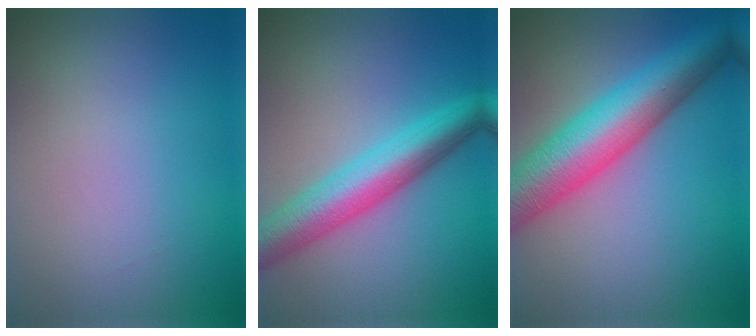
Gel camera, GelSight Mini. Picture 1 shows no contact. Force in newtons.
{"total": 6.5, "press": 6.5, "slide": 0.2}
{"total": 9.6, "press": 9.6, "slide": 0.1}